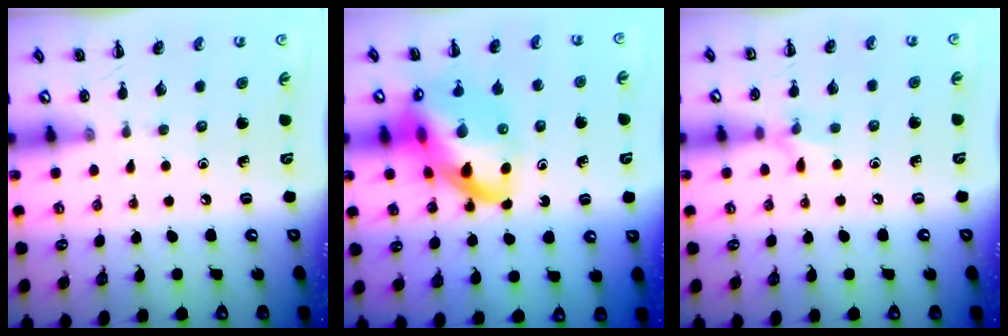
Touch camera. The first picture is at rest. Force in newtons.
{"total": 20.5, "press": 20.2, "slide": 3.3}
{"total": 6.3, "press": 6.0, "slide": 2.1}